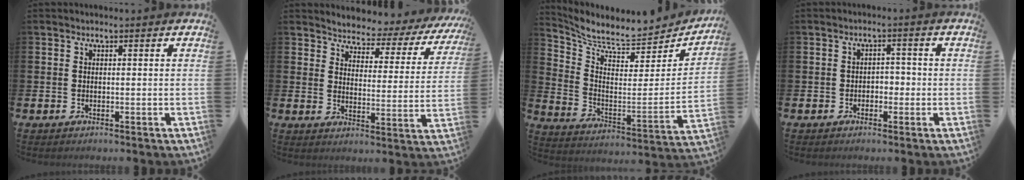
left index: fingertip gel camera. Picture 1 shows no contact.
{"total": 3.4, "force": [3.2, 1.1, 0.2], "torque": [-0.026, -0.036, 0.044]}
{"total": 7.3, "force": [6.3, 2.3, 2.7], "torque": [-0.070, -0.063, 0.102]}
{"total": 1.7, "force": [-1.0, 1.3, 0.6], "torque": [-0.008, 0.004, -0.026]}